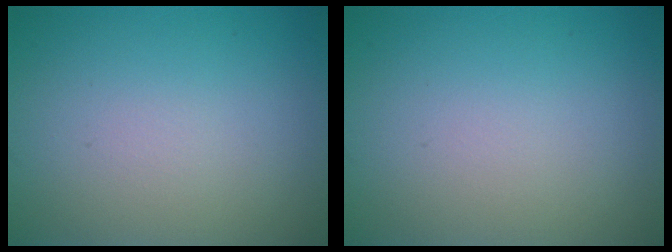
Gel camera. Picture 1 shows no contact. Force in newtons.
{"total": 0.0}